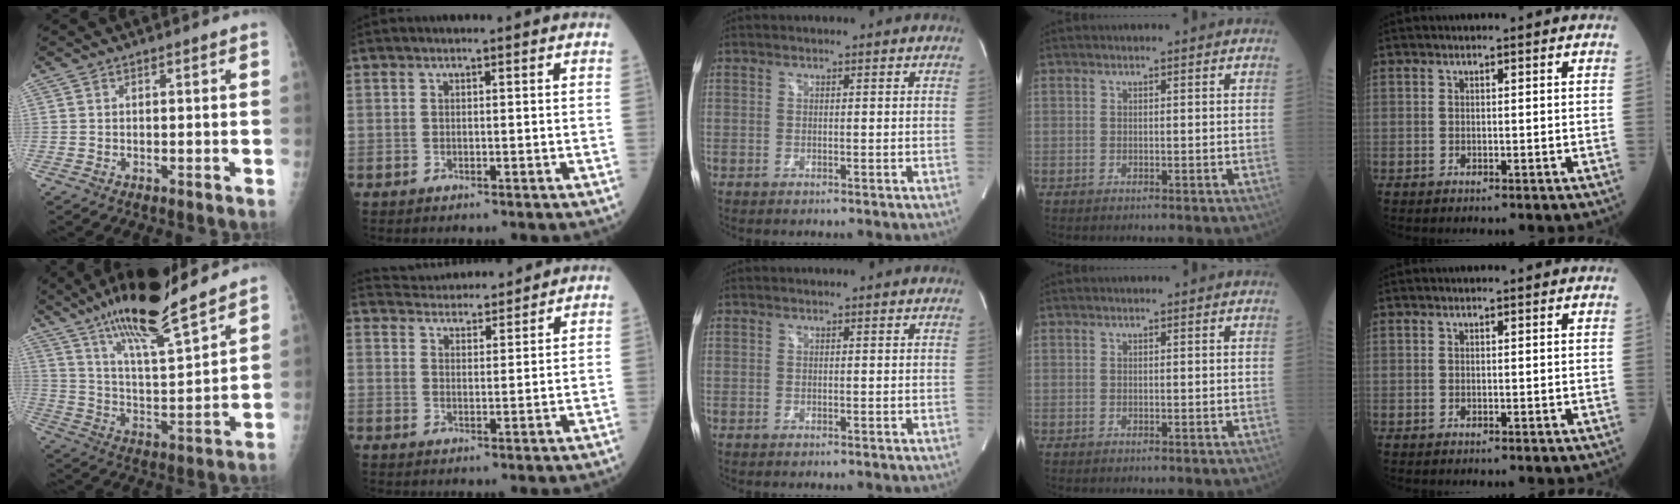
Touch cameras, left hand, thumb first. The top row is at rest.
{"thumb": {"total": 18.2, "force": [14.0, 2.7, 11.3], "torque": [-0.176, -0.070, 0.244]}, "index": {"total": 10.5, "force": [10.1, 1.6, 2.0], "torque": [-0.036, 0.025, 0.151]}}